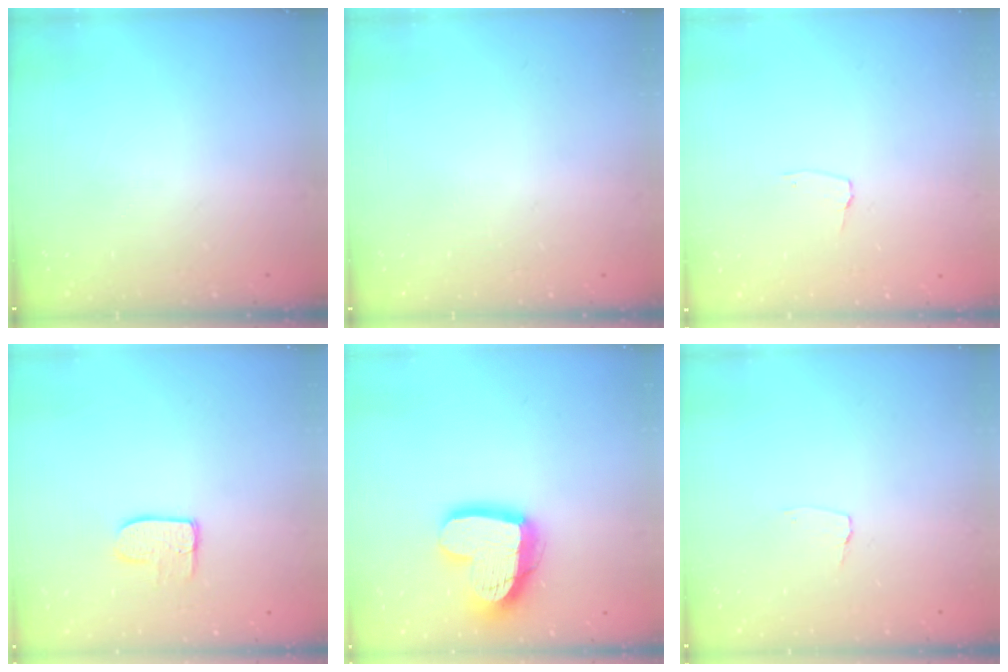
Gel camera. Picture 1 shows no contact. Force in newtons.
{"total": 0.0}
{"total": 2.7, "press": 2.7, "slide": 0.3}
{"total": 7.4, "press": 7.4, "slide": 0.2}
{"total": 17.4, "press": 17.3, "slide": 1.5}
{"total": 2.6, "press": 2.6, "slide": 0.2}